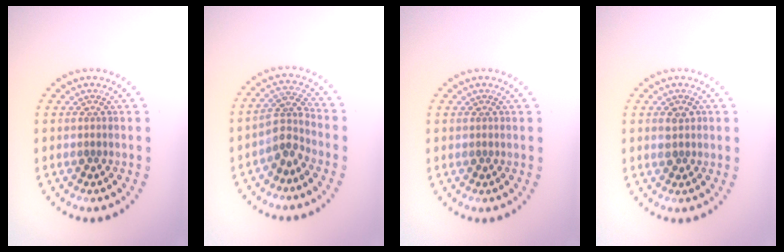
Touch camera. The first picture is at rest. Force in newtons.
{"total": 2.9, "press": 2.3, "slide": 1.8}
{"total": 0.0}
{"total": 1.5, "press": 1.5, "slide": 0.2}